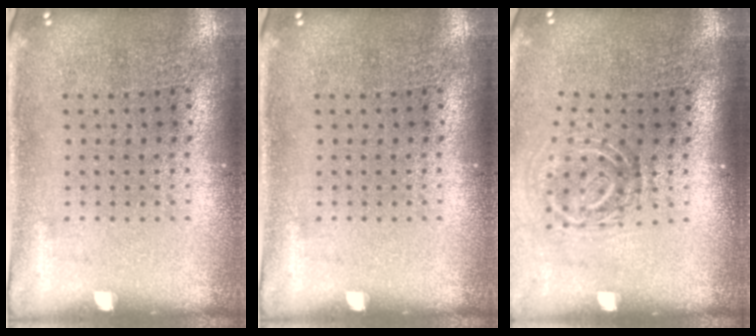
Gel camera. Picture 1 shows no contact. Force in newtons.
{"total": 0.0}
{"total": 2.0, "press": 1.3, "slide": 1.5}